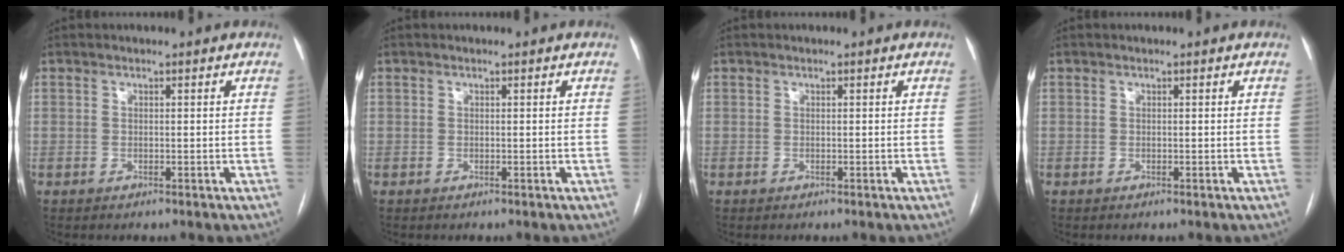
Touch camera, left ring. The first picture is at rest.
{"total": 0.0}
{"total": 0.0}
{"total": 0.0}